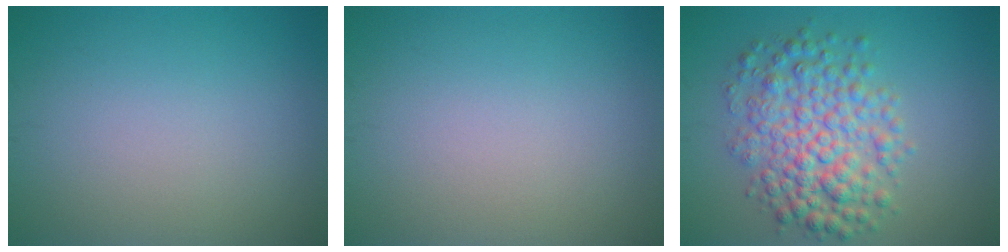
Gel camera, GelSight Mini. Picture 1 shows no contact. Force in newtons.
{"total": 0.0}
{"total": 6.4, "press": 6.4, "slide": 0.1}